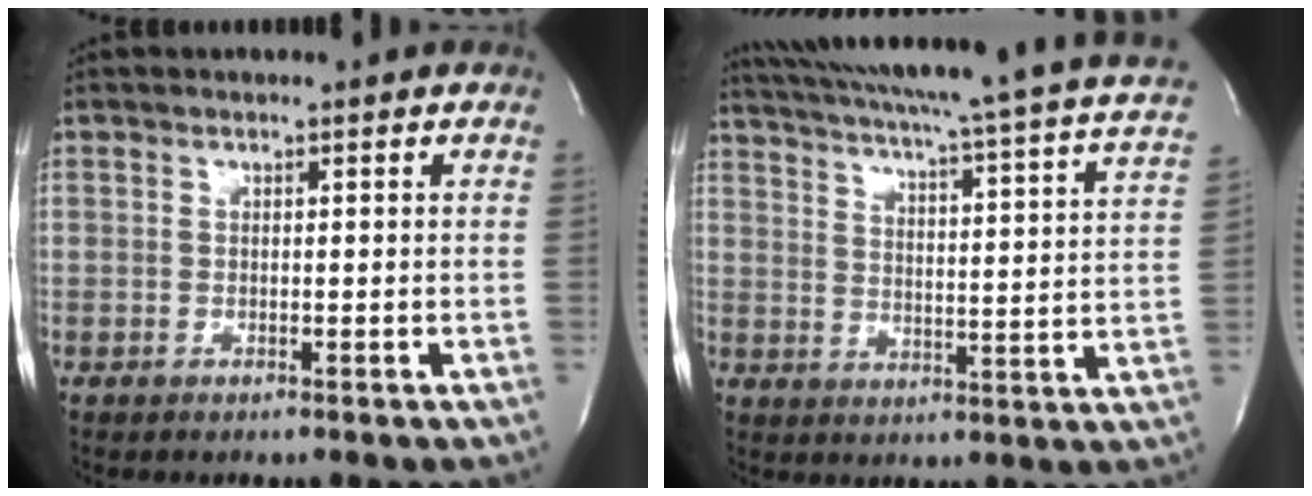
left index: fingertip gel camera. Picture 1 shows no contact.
{"total": 27.3, "force": [23.7, 0.1, 13.6], "torque": [-0.220, -0.051, 0.298]}